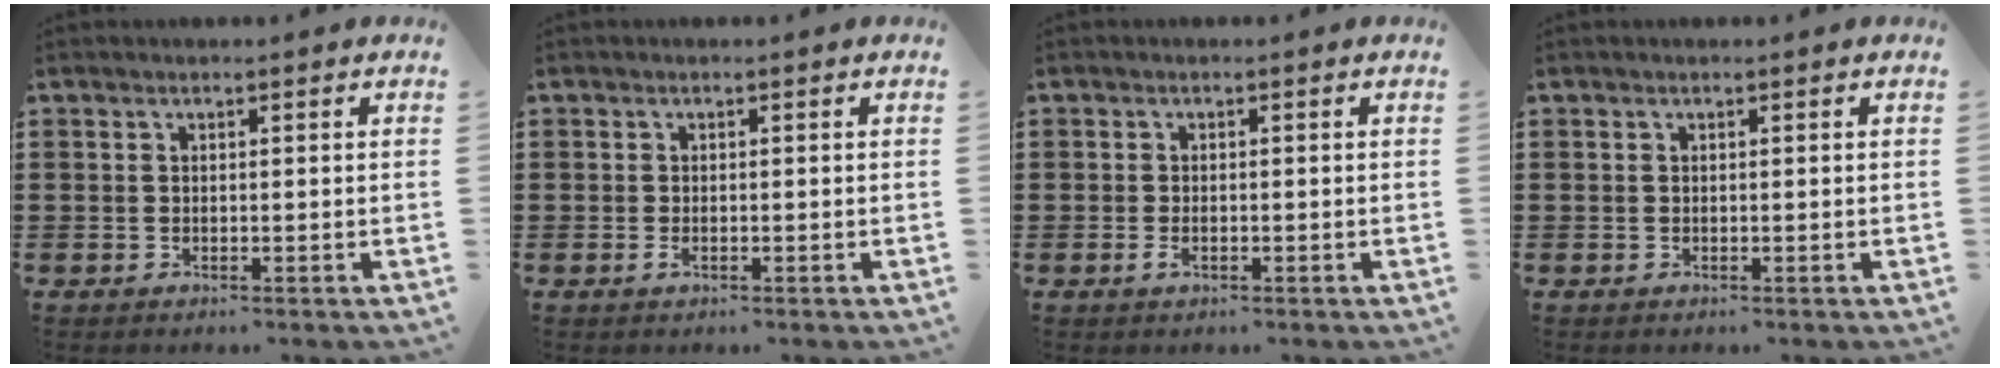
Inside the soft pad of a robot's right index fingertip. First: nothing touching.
{"total": 0.9, "force": [-0.4, 0.3, 0.7], "torque": [-0.022, -0.009, -0.008]}
{"total": 1.3, "force": [-0.5, 0.5, 1.0], "torque": [-0.028, -0.008, -0.011]}
{"total": 0.0}